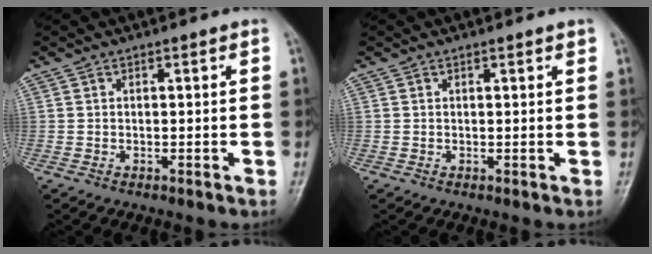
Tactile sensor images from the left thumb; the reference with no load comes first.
{"total": 1.1, "force": [0.6, 0.2, 0.8], "torque": [-0.011, -0.001, 0.007]}